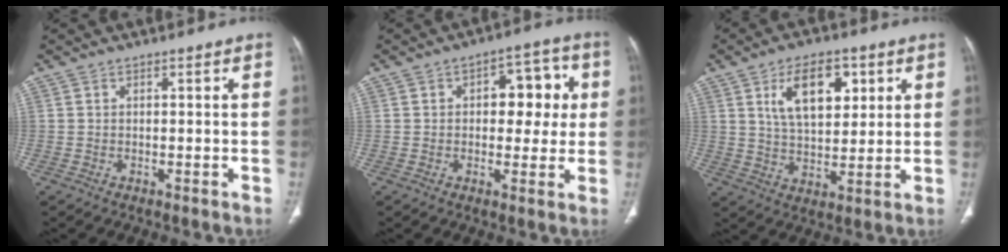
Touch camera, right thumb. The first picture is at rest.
{"total": 10.1, "force": [1.7, 6.0, 8.0], "torque": [-0.053, 0.016, 0.019]}
{"total": 12.1, "force": [4.7, 6.5, 9.0], "torque": [-0.118, -0.017, 0.086]}